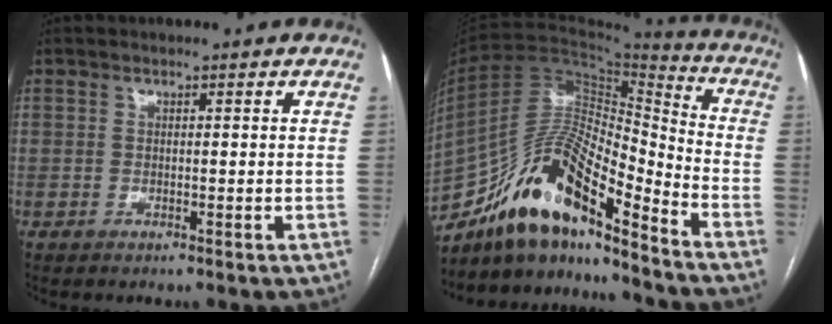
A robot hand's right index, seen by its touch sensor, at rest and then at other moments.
{"total": 17.2, "force": [-13.0, 3.8, 10.6], "torque": [-0.189, 0.032, -0.231]}